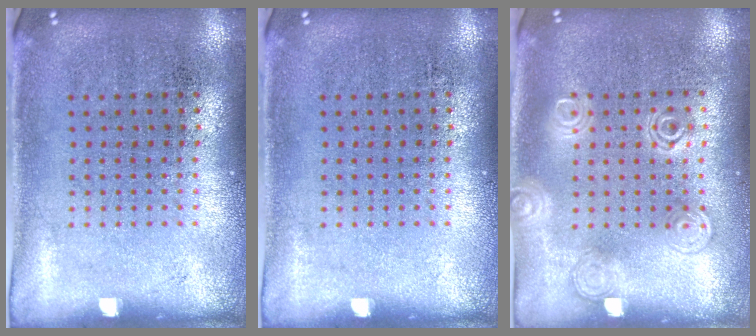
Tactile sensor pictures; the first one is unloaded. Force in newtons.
{"total": 0.0}
{"total": 1.2, "press": 1.2, "slide": 0.1}